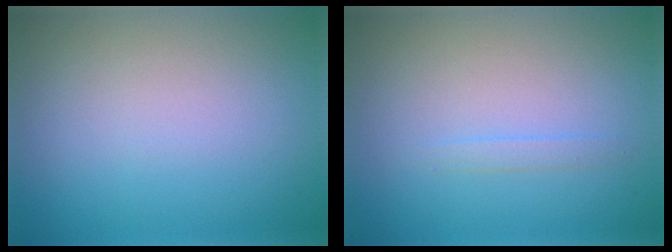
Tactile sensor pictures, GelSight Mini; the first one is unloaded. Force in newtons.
{"total": 0.8, "press": 0.8, "slide": 0.0}